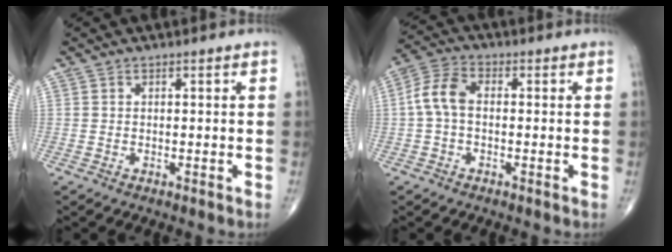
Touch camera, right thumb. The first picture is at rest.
{"total": 6.6, "force": [-0.1, 3.9, 5.3], "torque": [-0.110, 0.020, -0.013]}